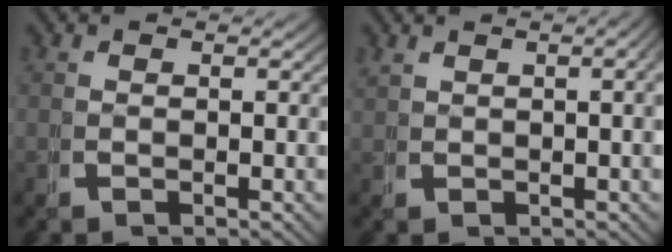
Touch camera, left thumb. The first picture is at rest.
{"total": 2.1, "force": [0.9, 0.4, 1.8], "torque": [-0.021, 0.010, 0.021]}